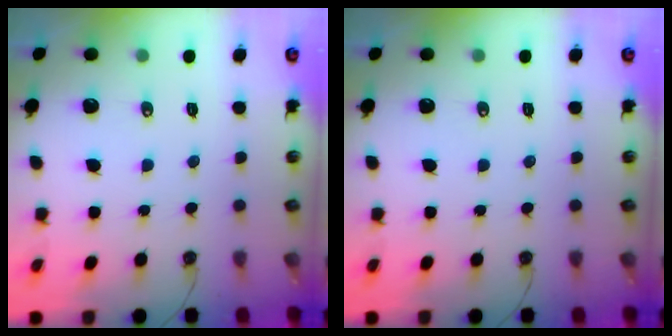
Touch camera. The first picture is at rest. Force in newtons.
{"total": 0.0}